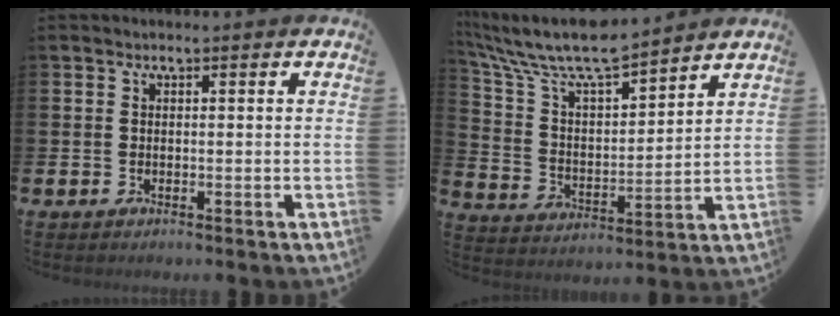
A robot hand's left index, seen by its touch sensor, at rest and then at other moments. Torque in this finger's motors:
{"motor_torque": [0.43, -0.38, 1.05, 0.21]}